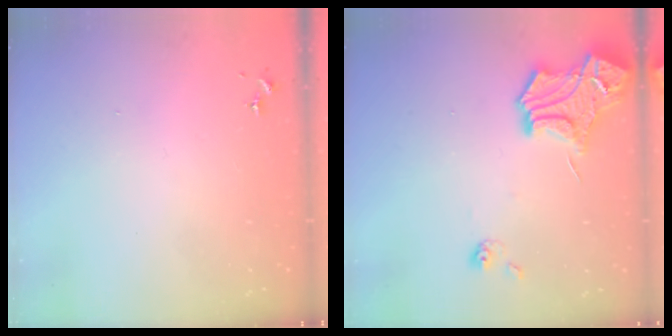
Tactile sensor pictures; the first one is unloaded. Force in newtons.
{"total": 15.5, "press": 15.4, "slide": 1.4}